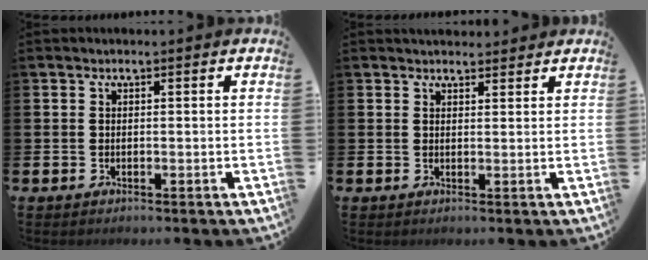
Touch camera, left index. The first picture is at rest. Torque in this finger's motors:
{"motor_torque": [-0.03, -0.73, -0.19, 0.00]}